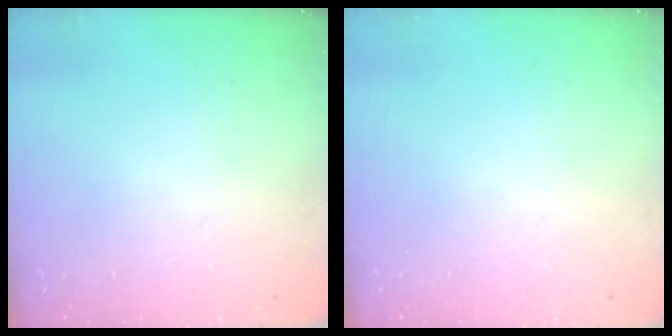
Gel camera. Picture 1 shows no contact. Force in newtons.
{"total": 0.0}